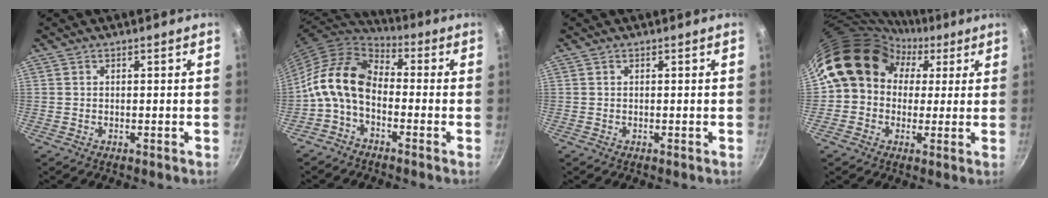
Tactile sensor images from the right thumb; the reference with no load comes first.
{"total": 13.2, "force": [-2.2, 8.5, 9.8], "torque": [-0.173, 0.041, -0.064]}
{"total": 0.0}
{"total": 15.3, "force": [3.0, 13.2, 7.2], "torque": [-0.087, 0.046, 0.032]}